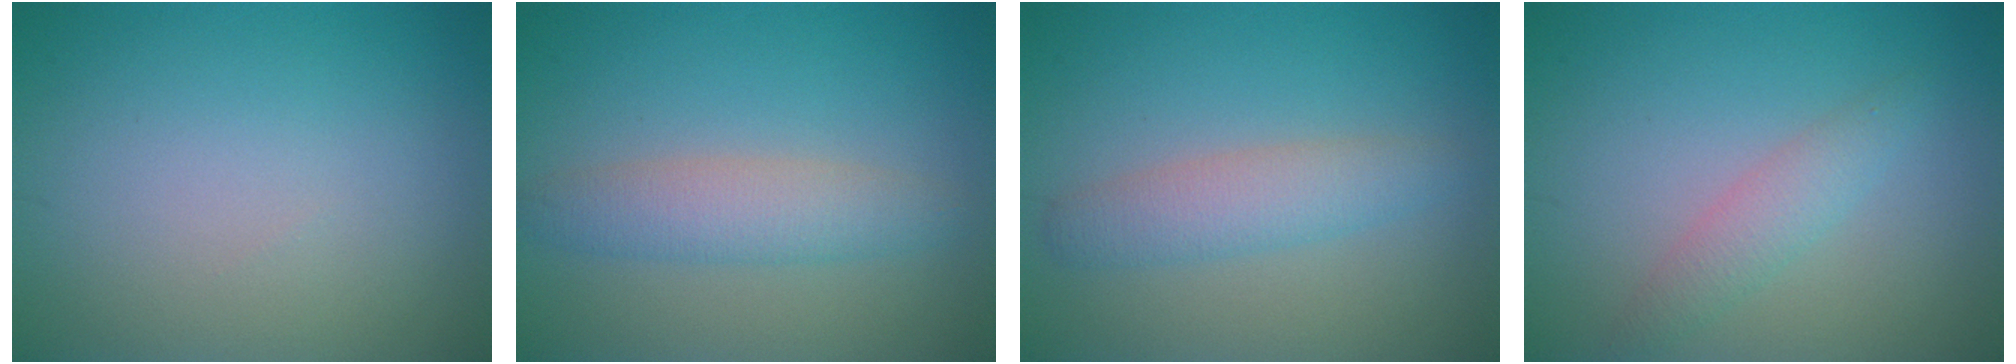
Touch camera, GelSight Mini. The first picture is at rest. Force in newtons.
{"total": 3.3, "press": 3.3, "slide": 0.0}
{"total": 3.0, "press": 3.0, "slide": 0.1}
{"total": 2.1, "press": 2.1, "slide": 0.1}